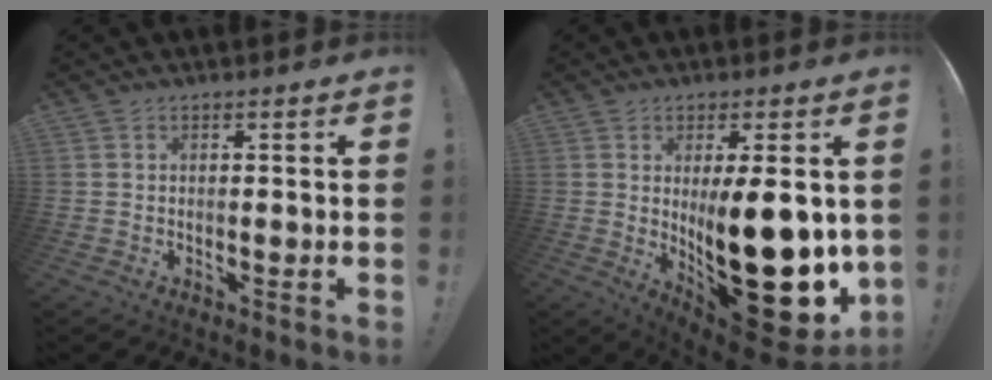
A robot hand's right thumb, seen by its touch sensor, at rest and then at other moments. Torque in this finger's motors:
{"motor_torque": [2.37, 2.64, 2.43, -0.34, 0.72]}